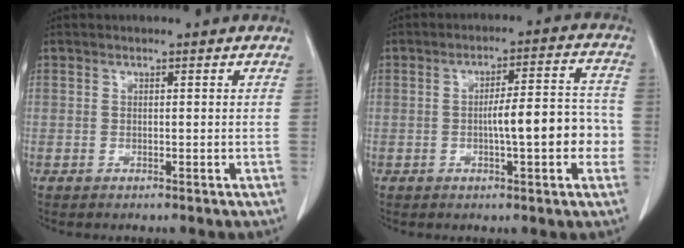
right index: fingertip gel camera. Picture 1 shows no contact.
{"total": 9.4, "force": [-1.6, 1.9, 9.0], "torque": [-0.132, 0.027, -0.021]}